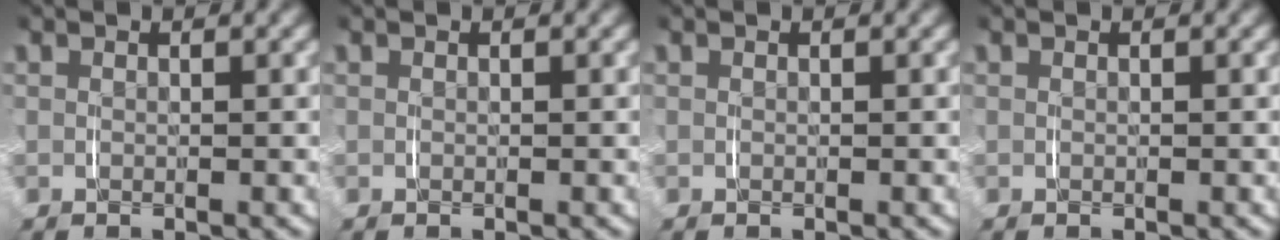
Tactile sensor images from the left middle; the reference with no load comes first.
{"total": 0.0}
{"total": 0.0}
{"total": 0.0}